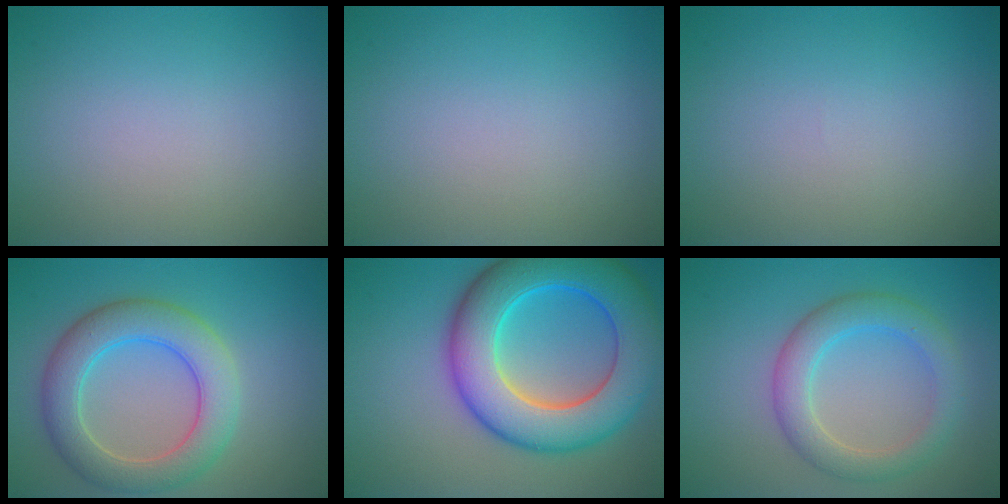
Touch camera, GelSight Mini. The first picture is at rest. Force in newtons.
{"total": 0.0}
{"total": 0.0}
{"total": 6.3, "press": 6.3, "slide": 0.5}
{"total": 11.4, "press": 11.4, "slide": 0.3}
{"total": 4.2, "press": 4.2, "slide": 0.4}